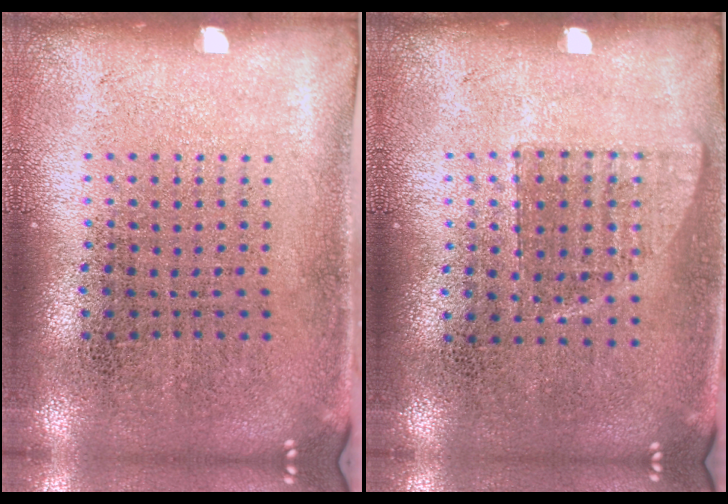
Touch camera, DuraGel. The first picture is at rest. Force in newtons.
{"total": 0.7, "press": 0.6, "slide": 0.3}